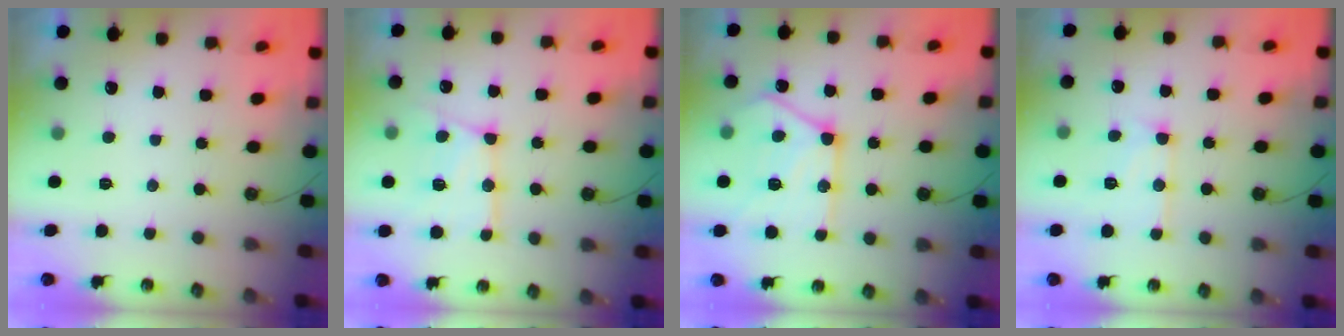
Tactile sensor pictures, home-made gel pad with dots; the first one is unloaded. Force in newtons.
{"total": 14.5, "press": 14.5, "slide": 1.1}
{"total": 18.3, "press": 18.2, "slide": 1.8}
{"total": 10.9, "press": 10.9, "slide": 1.0}